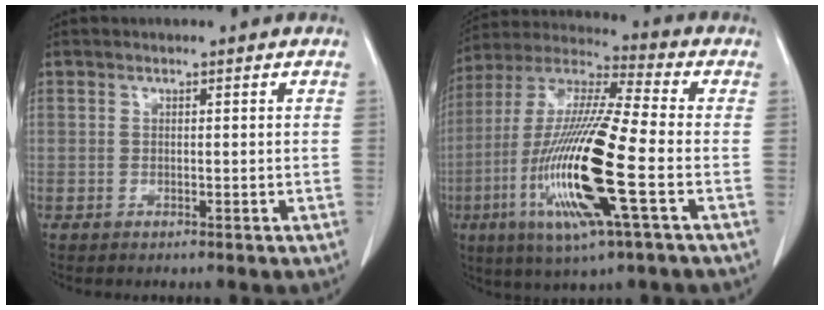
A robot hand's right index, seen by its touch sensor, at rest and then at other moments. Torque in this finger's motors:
{"motor_torque": [2.14, 0.00, 0.75, 0.20]}